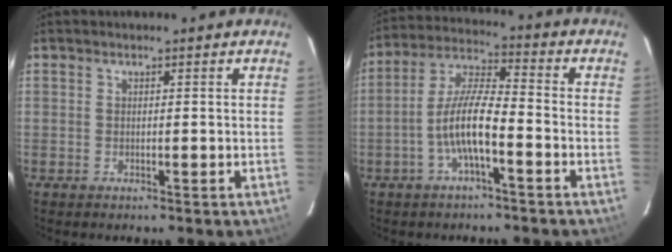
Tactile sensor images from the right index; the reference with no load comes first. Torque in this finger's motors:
{"motor_torque": [1.54, -0.60, 1.01, 0.21]}